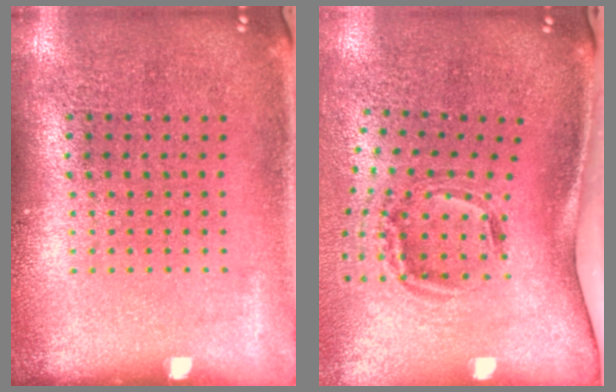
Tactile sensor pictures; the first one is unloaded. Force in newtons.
{"total": 2.0, "press": 1.2, "slide": 1.6}